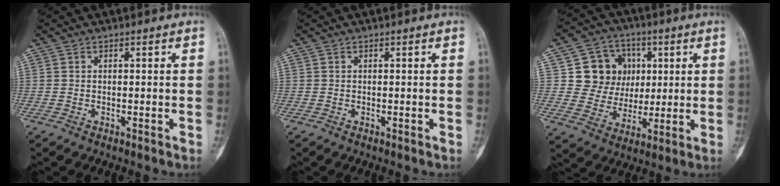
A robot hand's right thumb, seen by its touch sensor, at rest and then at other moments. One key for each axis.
{"total": 0.0}
{"total": 12.2, "fx": 2.9, "fy": 11.1, "fz": 4.1, "tx": -0.014, "ty": 0.001, "tz": 0.055}